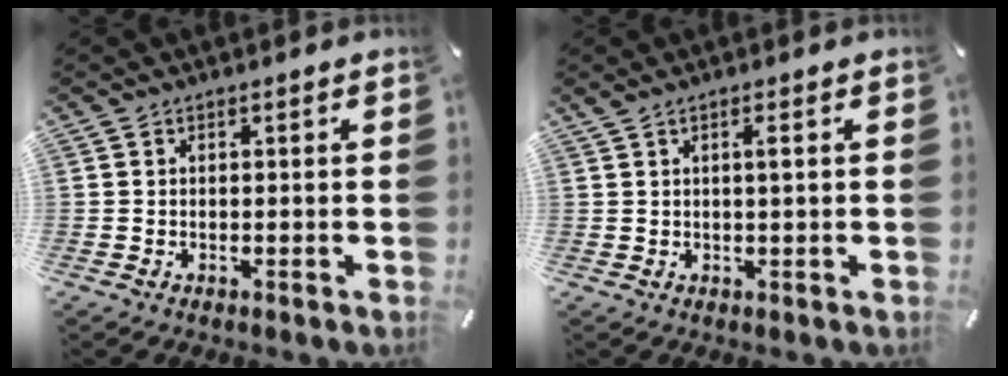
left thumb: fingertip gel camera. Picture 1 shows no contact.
{"total": 2.1, "force": [0.6, 0.0, 2.0], "torque": [-0.041, -0.002, 0.008]}